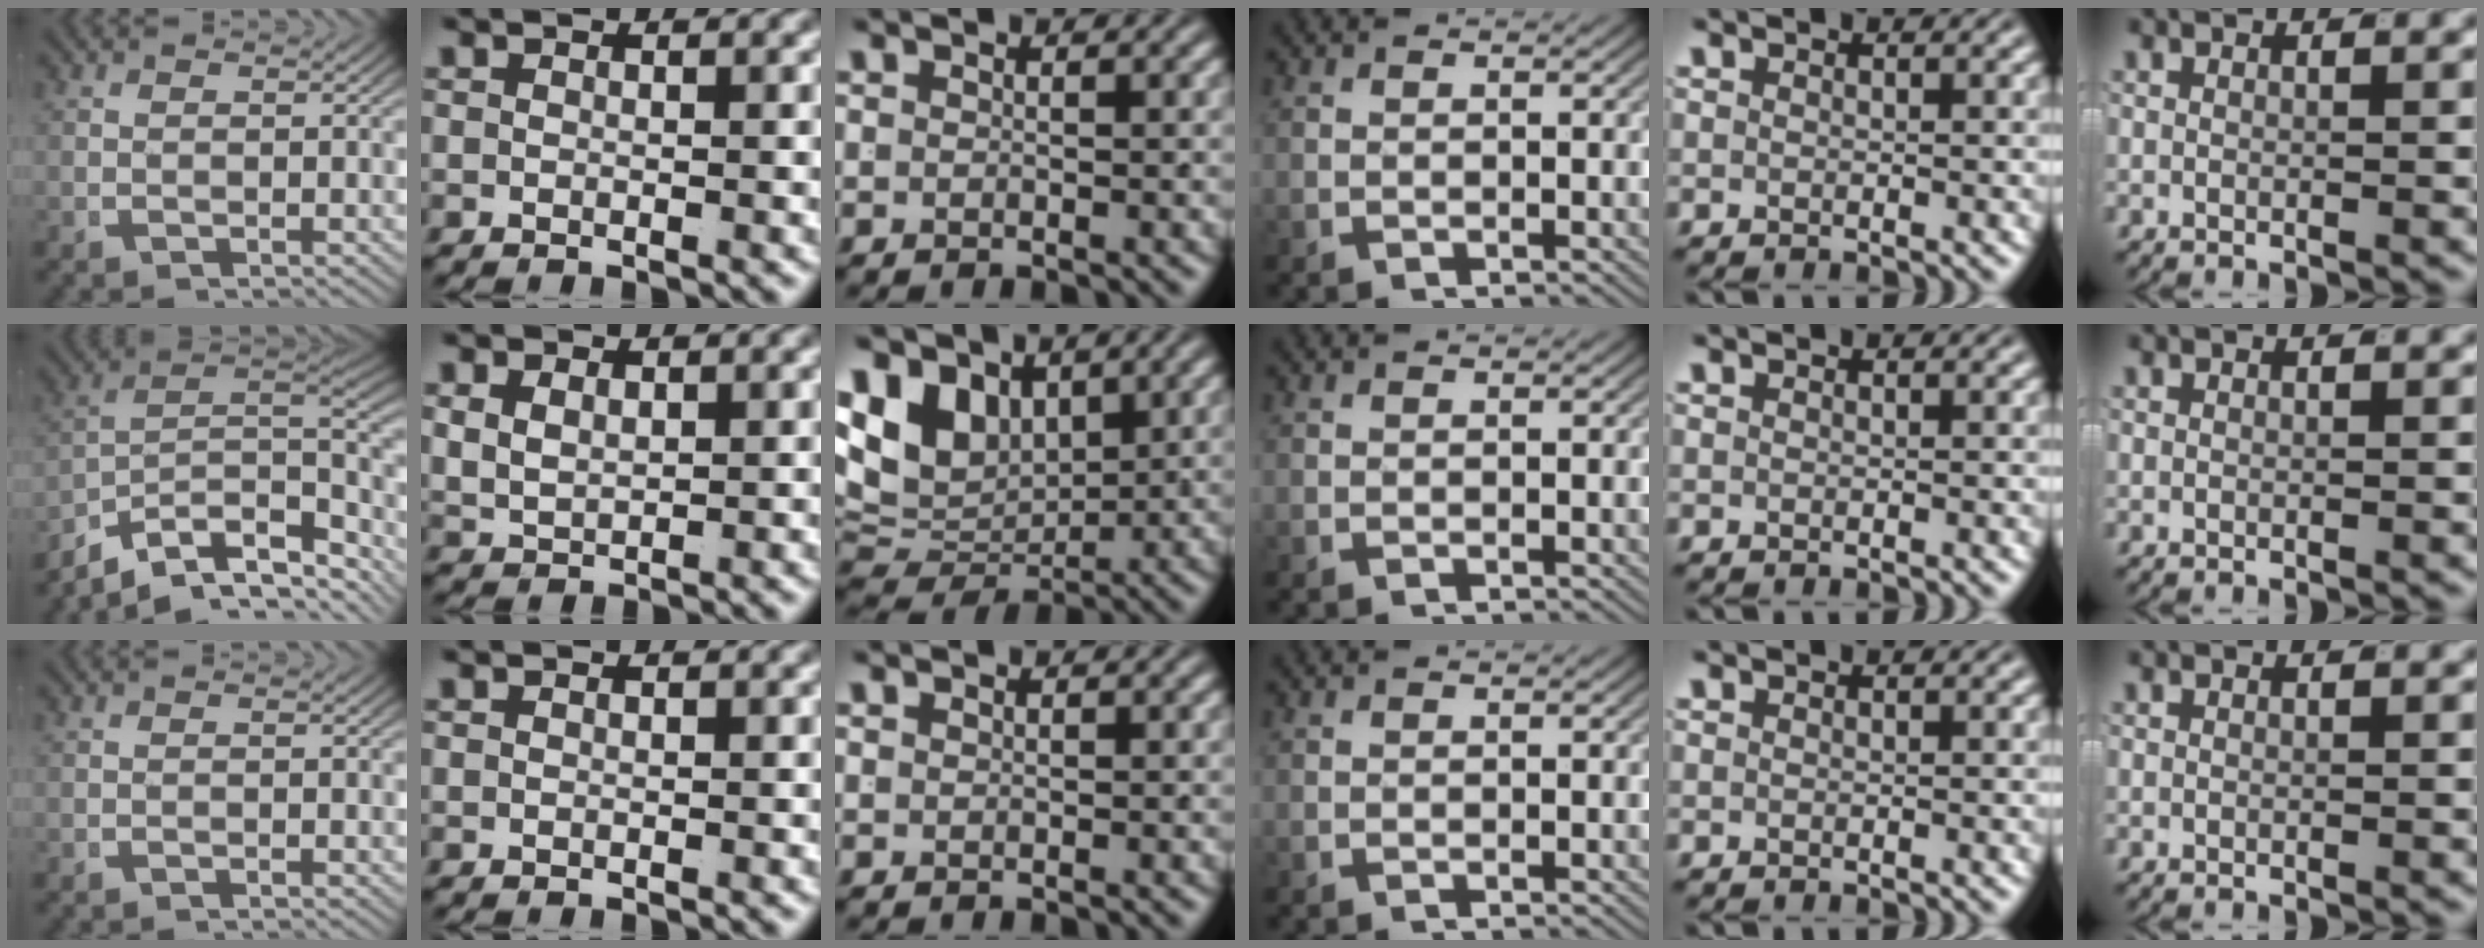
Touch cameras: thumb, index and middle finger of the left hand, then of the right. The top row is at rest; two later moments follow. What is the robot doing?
{"motion": "lift_and_place", "object": "coat"}